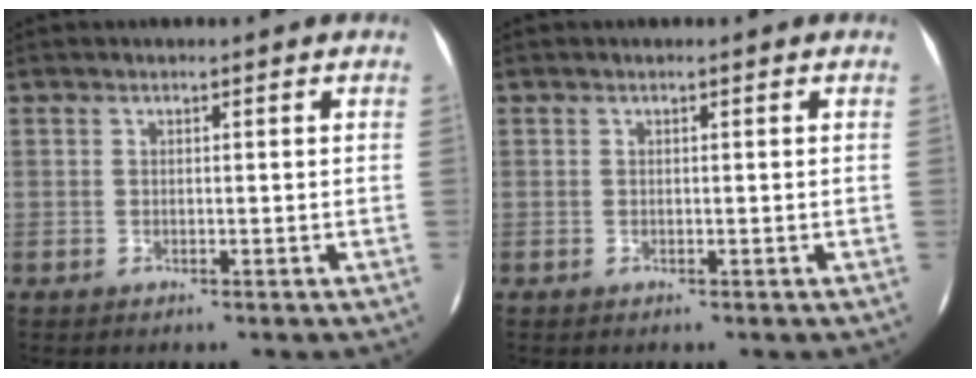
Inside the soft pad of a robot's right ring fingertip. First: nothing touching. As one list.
[{"total": 0.0}]